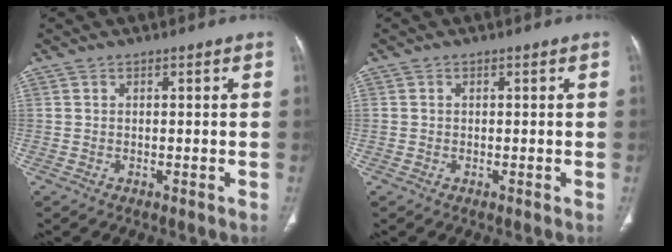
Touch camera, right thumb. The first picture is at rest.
{"total": 0.5, "force": [0.1, 0.5, 0.2], "torque": [-0.001, 0.002, 0.003]}